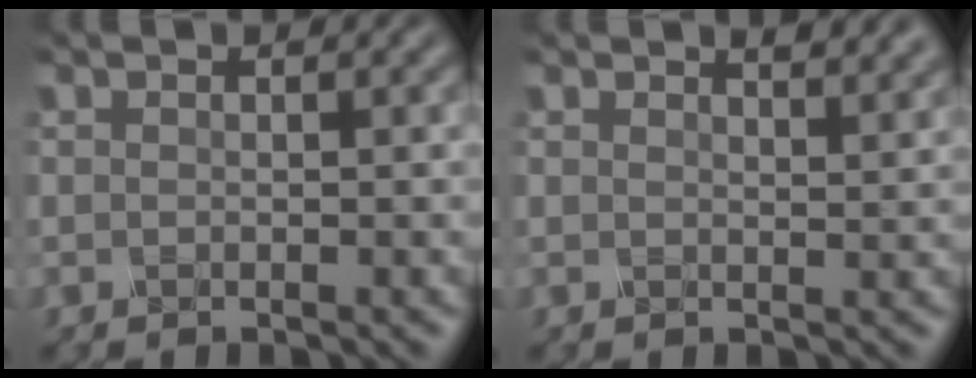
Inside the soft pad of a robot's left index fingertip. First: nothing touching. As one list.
[{"total": 2.7, "force": [2.3, 0.7, 1.2], "torque": [-0.010, 0.008, 0.018]}]